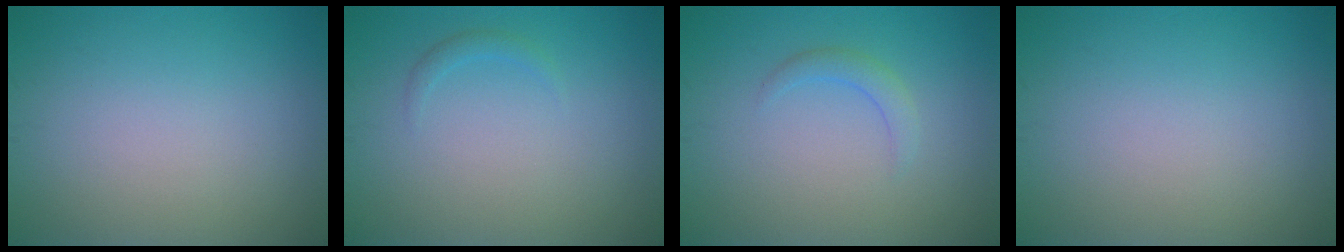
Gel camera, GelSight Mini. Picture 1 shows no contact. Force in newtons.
{"total": 0.8, "press": 0.8, "slide": 0.1}
{"total": 1.4, "press": 1.4, "slide": 0.0}
{"total": 0.0}